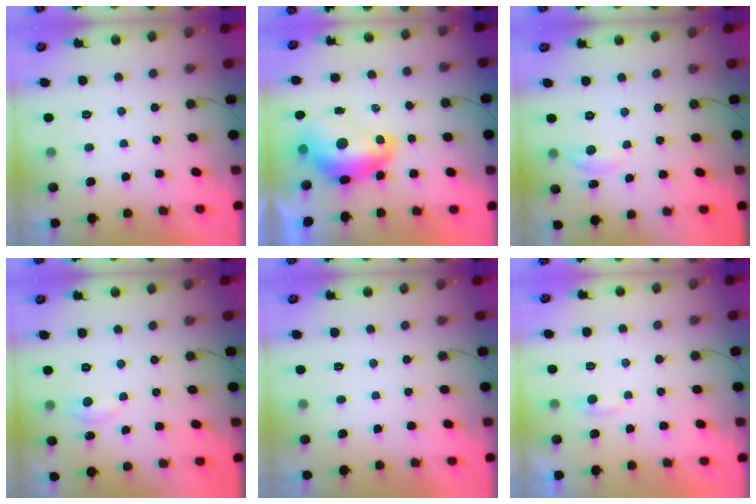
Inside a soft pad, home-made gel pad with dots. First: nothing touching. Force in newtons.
{"total": 12.0, "press": 11.9, "slide": 1.2}
{"total": 3.9, "press": 3.9, "slide": 0.6}
{"total": 4.4, "press": 4.4, "slide": 0.6}
{"total": 0.0}
{"total": 2.7, "press": 2.7, "slide": 0.2}